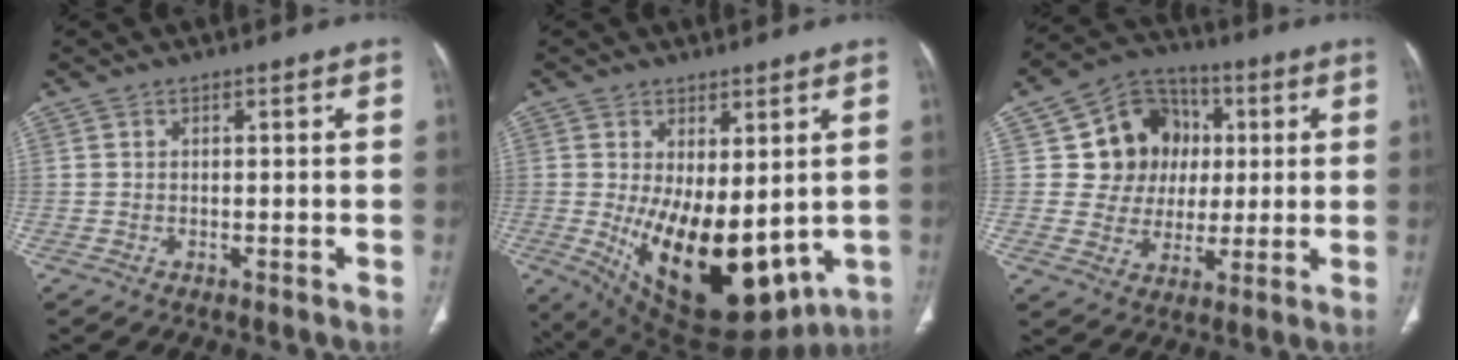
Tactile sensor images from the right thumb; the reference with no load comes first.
{"total": 19.9, "force": [-2.0, 10.1, 17.0], "torque": [-0.252, -0.034, 0.008]}
{"total": 13.2, "force": [2.5, 12.1, 4.8], "torque": [-0.025, 0.007, 0.042]}